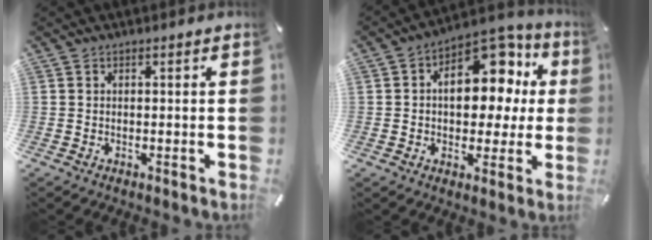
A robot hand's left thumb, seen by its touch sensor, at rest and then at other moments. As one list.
[{"total": 15.9, "force": [4.0, 10.6, 11.1], "torque": [-0.146, -0.022, 0.072]}]